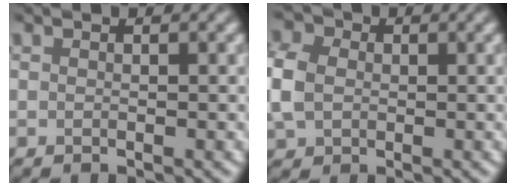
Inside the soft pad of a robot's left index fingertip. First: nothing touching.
{"total": 5.2, "force": [-0.5, 4.3, 2.9], "torque": [-0.117, 0.013, 0.011]}